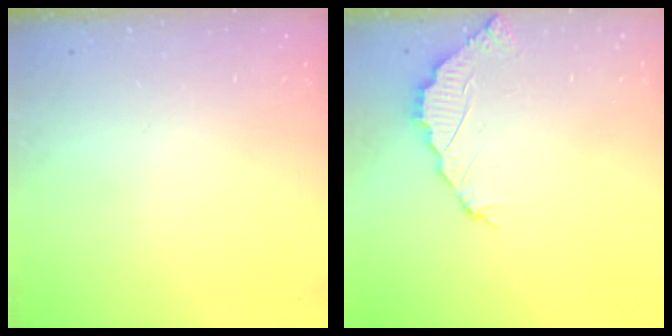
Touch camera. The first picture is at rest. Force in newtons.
{"total": 2.2, "press": 2.2, "slide": 0.2}